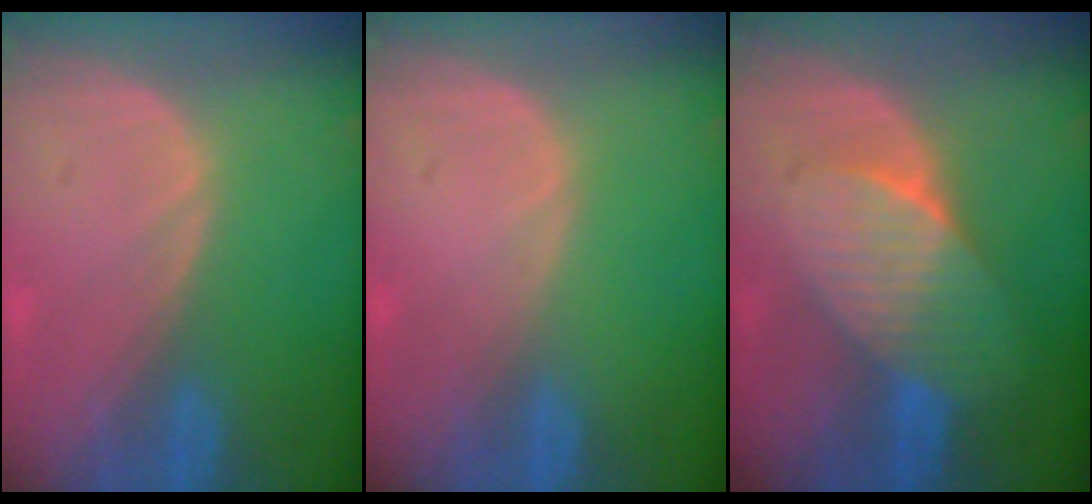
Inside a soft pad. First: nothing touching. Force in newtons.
{"total": 0.0}
{"total": 7.5, "press": 6.9, "slide": 2.9}